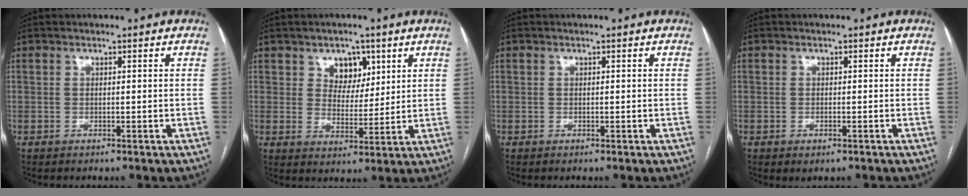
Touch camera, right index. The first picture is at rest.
{"total": 5.6, "force": [3.0, 4.1, 2.6], "torque": [-0.031, 0.006, 0.051]}
{"total": 0.0}
{"total": 1.2, "force": [-0.6, 0.5, 0.9], "torque": [-0.011, -0.002, -0.002]}